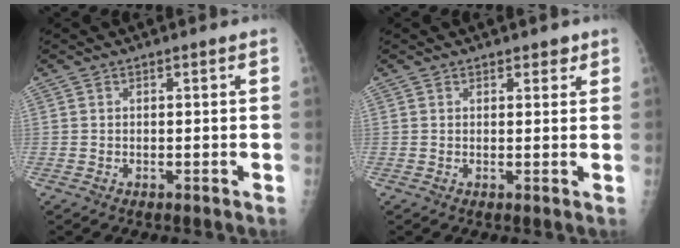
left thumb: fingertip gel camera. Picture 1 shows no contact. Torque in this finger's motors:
{"motor_torque": [-0.21, -0.01, -0.19, -0.17, 0.03]}